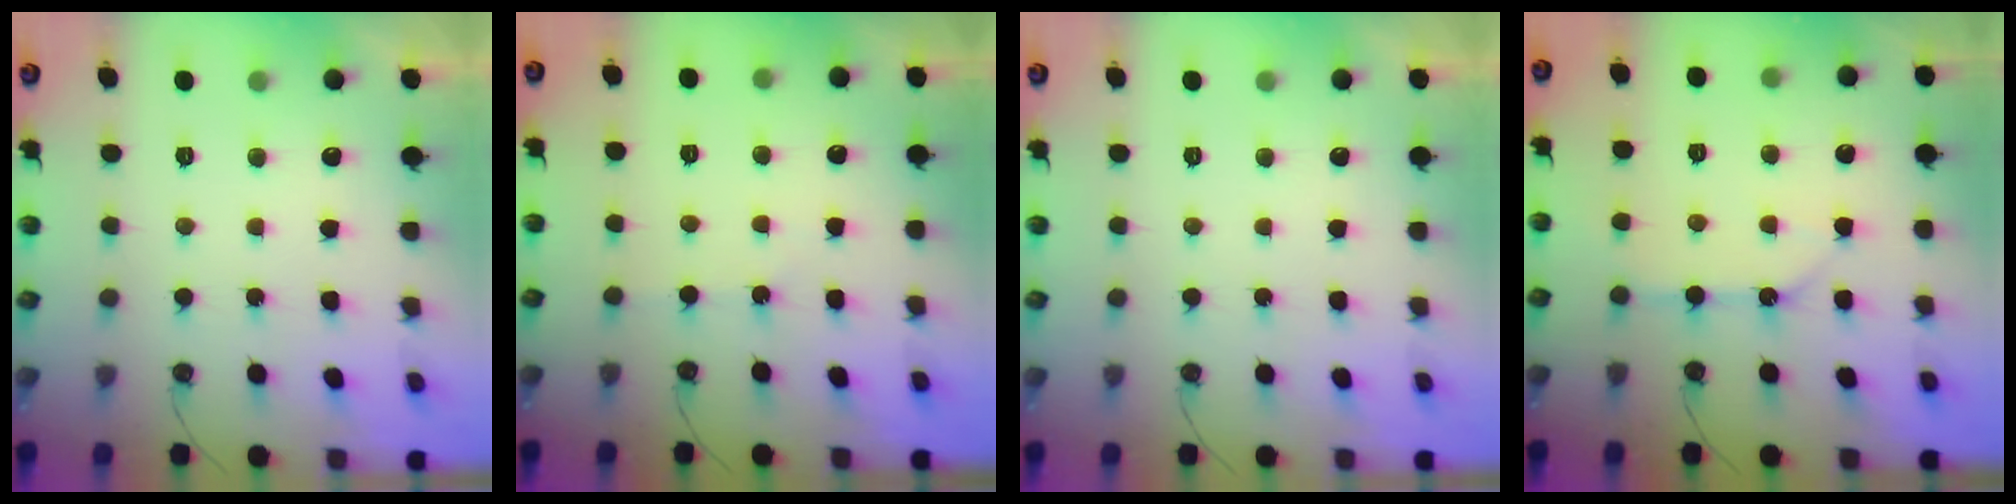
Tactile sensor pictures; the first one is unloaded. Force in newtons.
{"total": 1.0, "press": 1.0, "slide": 0.2}
{"total": 0.0}
{"total": 9.6, "press": 9.5, "slide": 0.9}